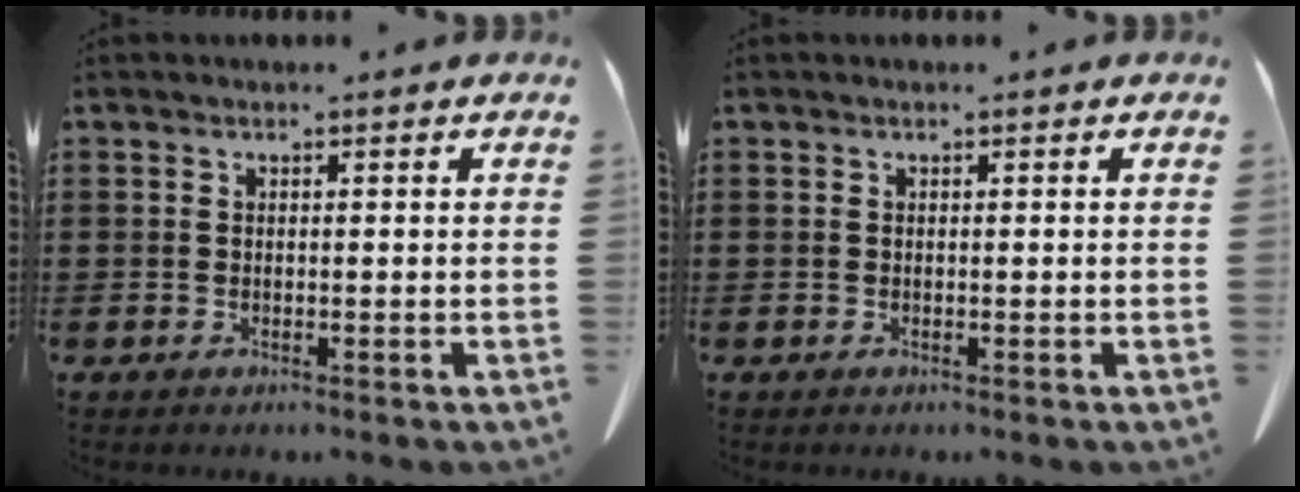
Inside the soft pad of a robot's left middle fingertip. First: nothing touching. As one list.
[{"total": 0.0}]